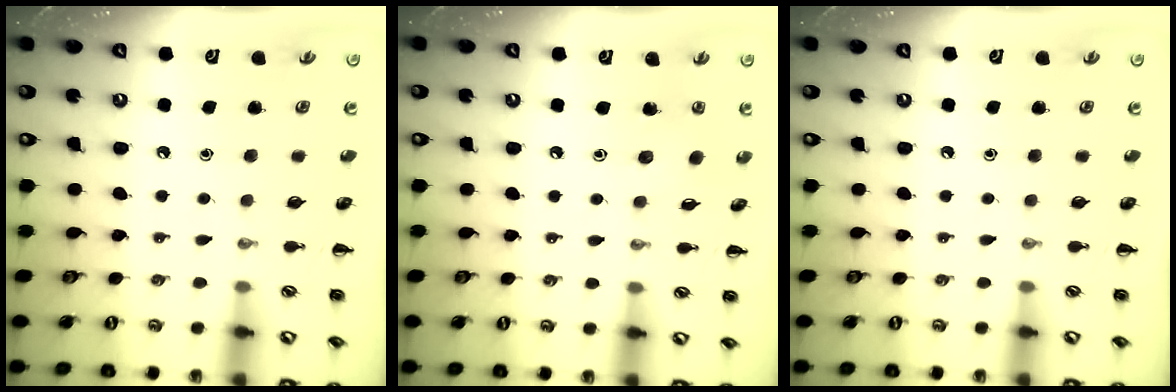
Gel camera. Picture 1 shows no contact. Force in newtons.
{"total": 2.6, "press": 2.5, "slide": 0.9}
{"total": 0.0}